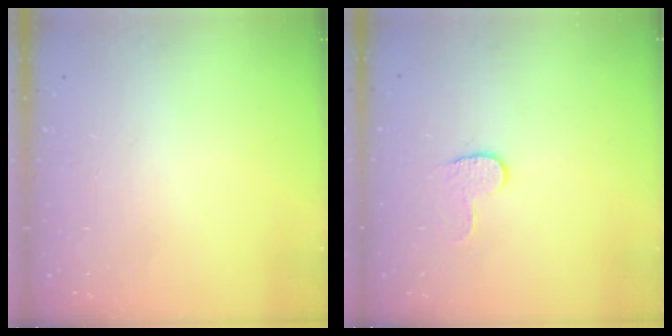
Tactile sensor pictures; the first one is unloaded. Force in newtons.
{"total": 3.8, "press": 3.8, "slide": 0.4}